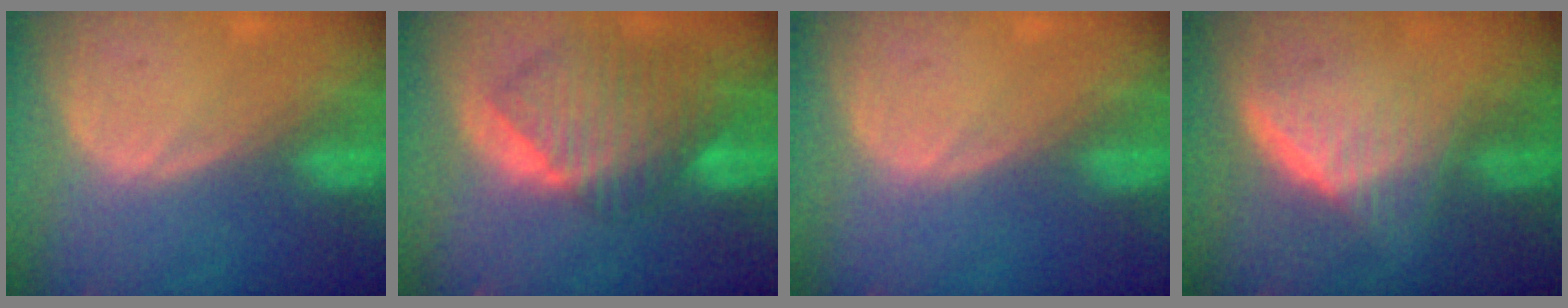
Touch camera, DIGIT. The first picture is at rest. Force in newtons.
{"total": 10.3, "press": 8.9, "slide": 5.2}
{"total": 0.0}
{"total": 6.5, "press": 5.9, "slide": 2.7}